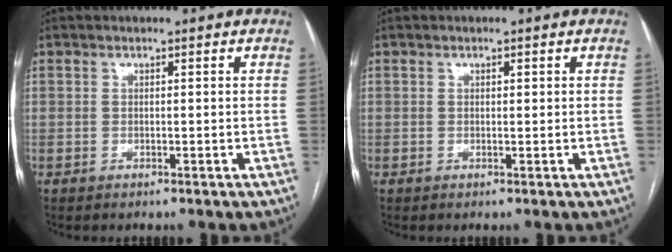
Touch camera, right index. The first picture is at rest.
{"total": 0.6, "force": [0.4, 0.2, 0.5], "torque": [-0.006, 0.001, 0.005]}